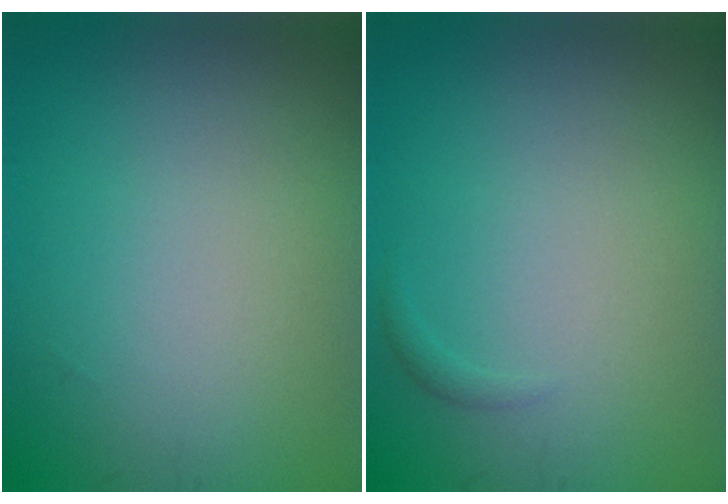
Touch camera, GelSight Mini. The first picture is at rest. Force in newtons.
{"total": 0.5, "press": 0.5, "slide": 0.1}